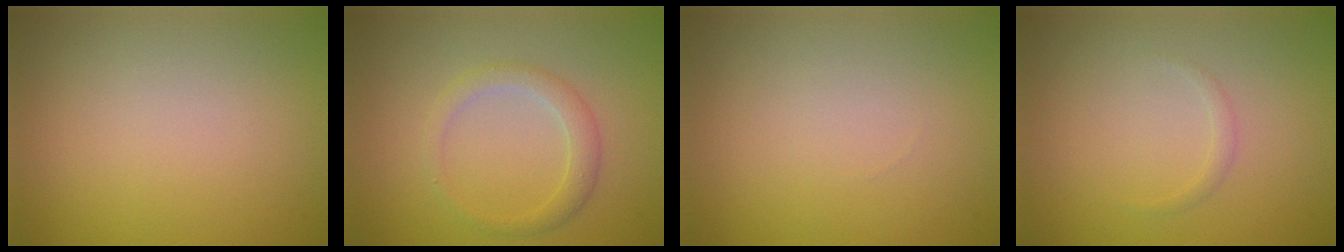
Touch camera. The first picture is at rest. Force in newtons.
{"total": 2.2, "press": 2.2, "slide": 0.1}
{"total": 0.0}
{"total": 0.6, "press": 0.6, "slide": 0.1}